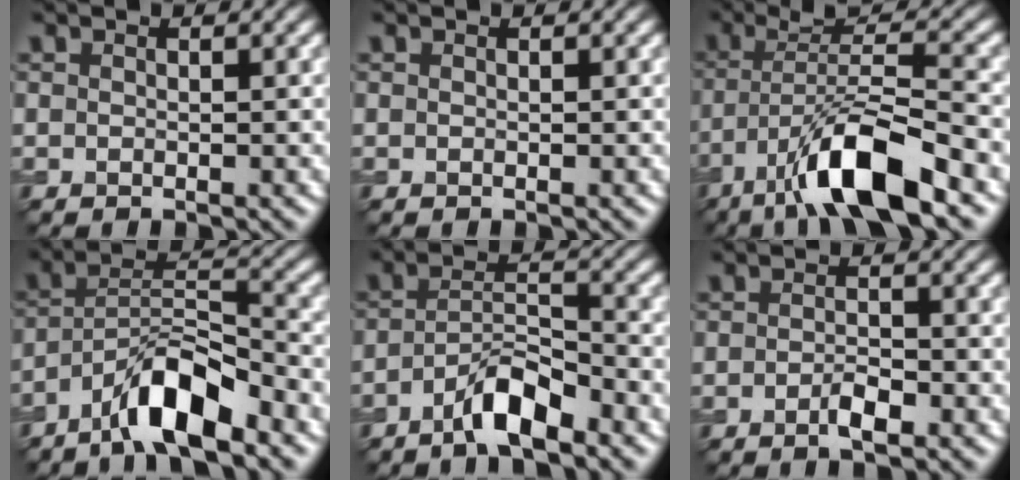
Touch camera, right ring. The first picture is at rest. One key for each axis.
{"total": 0.0}
{"total": 9.0, "fx": -5.2, "fy": 1.7, "fz": 7.2, "tx": -0.120, "ty": 0.009, "tz": -0.097}
{"total": 7.5, "fx": -5.1, "fy": 1.8, "fz": 5.1, "tx": -0.090, "ty": 0.011, "tz": -0.094}
{"total": 4.4, "fx": -3.0, "fy": 1.0, "fz": 3.1, "tx": -0.055, "ty": 0.010, "tz": -0.060}
{"total": 1.9, "fx": -1.0, "fy": 0.5, "fz": 1.6, "tx": -0.030, "ty": 0.000, "tz": -0.019}